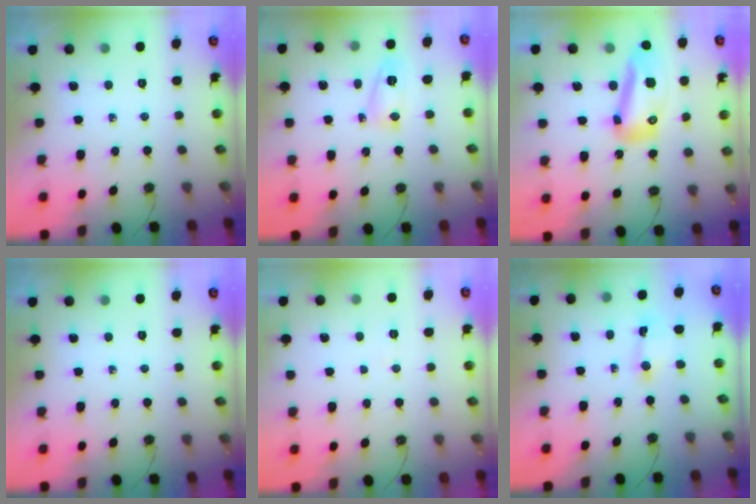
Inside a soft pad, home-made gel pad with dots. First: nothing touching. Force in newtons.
{"total": 6.8, "press": 6.7, "slide": 0.9}
{"total": 13.8, "press": 13.7, "slide": 1.6}
{"total": 0.0}
{"total": 3.4, "press": 3.4, "slide": 0.4}
{"total": 1.5, "press": 1.5, "slide": 0.2}